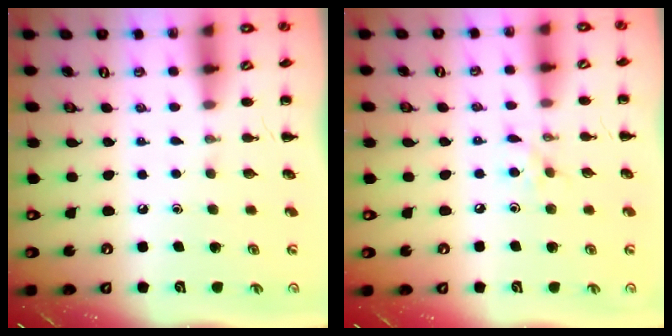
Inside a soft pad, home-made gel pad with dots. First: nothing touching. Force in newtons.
{"total": 3.9, "press": 3.7, "slide": 1.3}